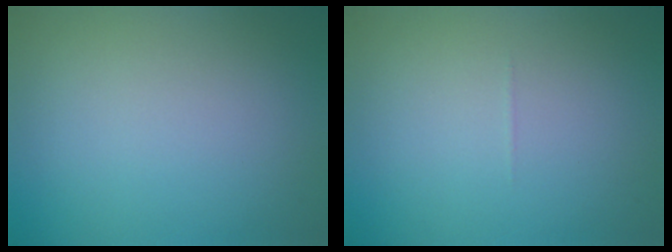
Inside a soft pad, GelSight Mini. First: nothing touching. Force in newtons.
{"total": 0.0}